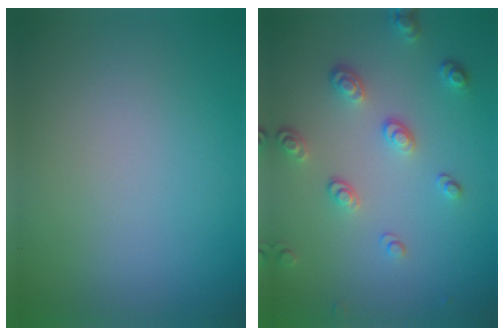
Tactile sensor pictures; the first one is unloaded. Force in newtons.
{"total": 3.3, "press": 2.6, "slide": 2.1}